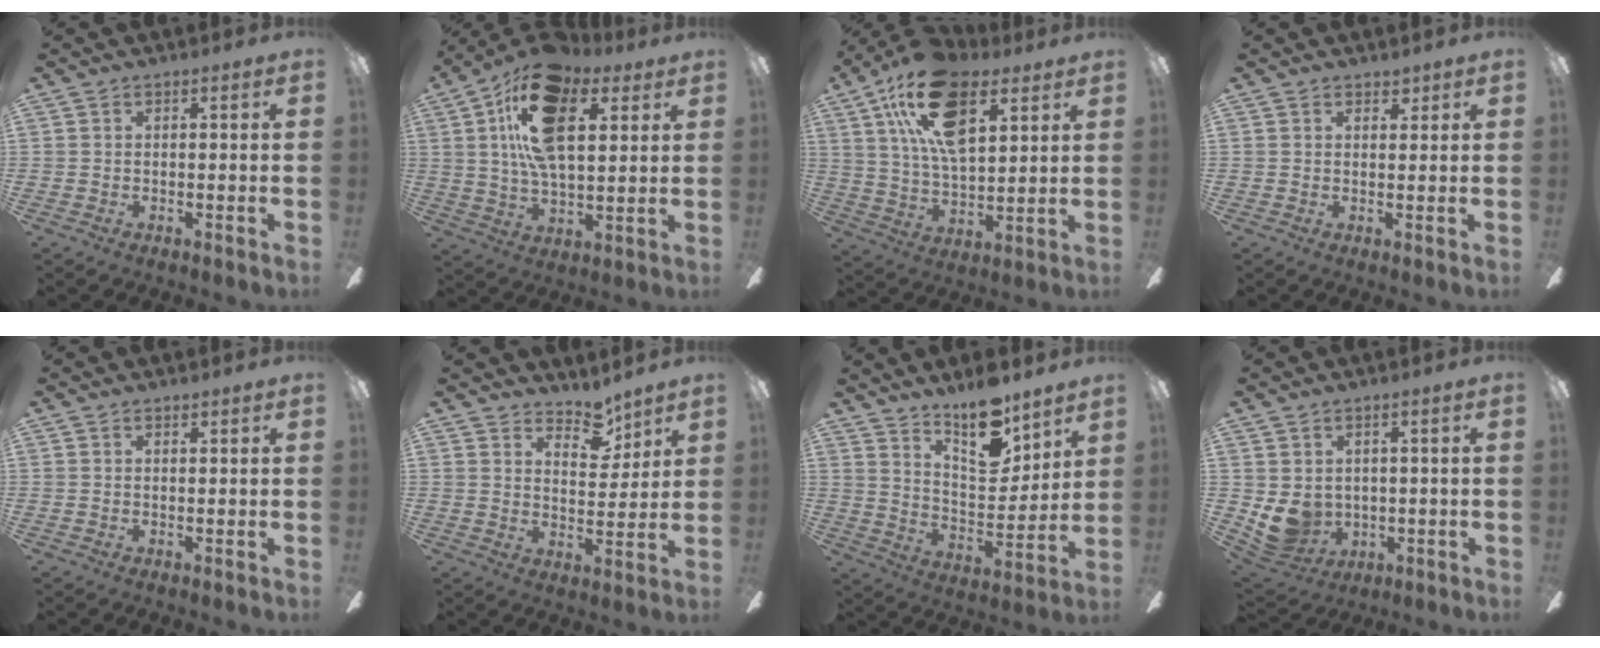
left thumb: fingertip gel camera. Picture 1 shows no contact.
{"total": 20.3, "force": [8.5, 10.6, 15.1], "torque": [-0.275, -0.007, 0.142]}
{"total": 20.6, "force": [10.4, 10.4, 14.3], "torque": [-0.260, -0.019, 0.184]}
{"total": 1.9, "force": [1.6, 0.9, 0.3], "torque": [0.008, -0.006, 0.028]}
{"total": 0.7, "force": [0.6, 0.1, 0.0], "torque": [-0.002, 0.000, 0.013]}
{"total": 7.6, "force": [6.2, 3.4, 2.7], "torque": [-0.028, -0.038, 0.107]}
{"total": 14.8, "force": [12.0, 5.1, 7.1], "torque": [-0.114, -0.082, 0.211]}
{"total": 7.6, "force": [1.4, 6.7, 3.3], "torque": [-0.090, -0.017, 0.030]}